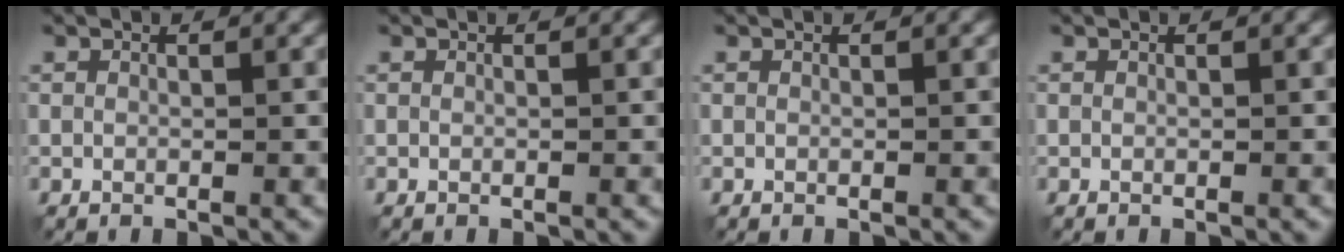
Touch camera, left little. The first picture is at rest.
{"total": 0.0}
{"total": 0.0}
{"total": 0.0}